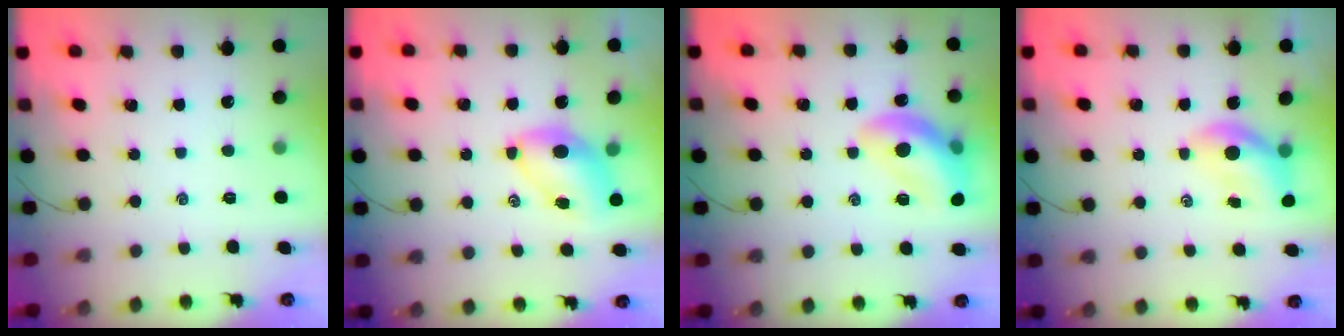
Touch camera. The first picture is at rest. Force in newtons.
{"total": 7.2, "press": 7.1, "slide": 1.0}
{"total": 15.9, "press": 15.7, "slide": 2.7}
{"total": 5.6, "press": 5.6, "slide": 0.4}